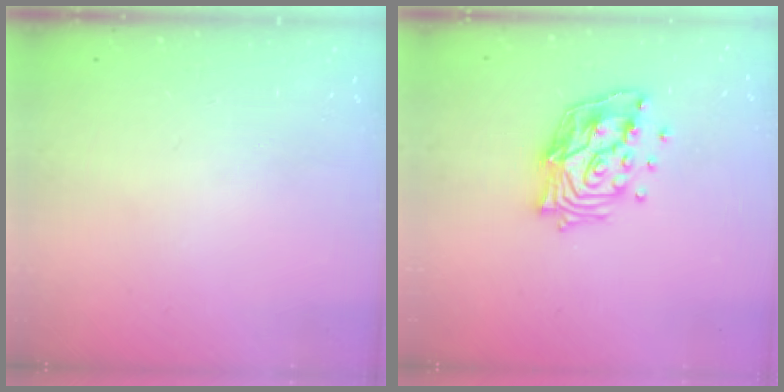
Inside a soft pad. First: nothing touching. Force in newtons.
{"total": 13.5, "press": 13.4, "slide": 1.0}